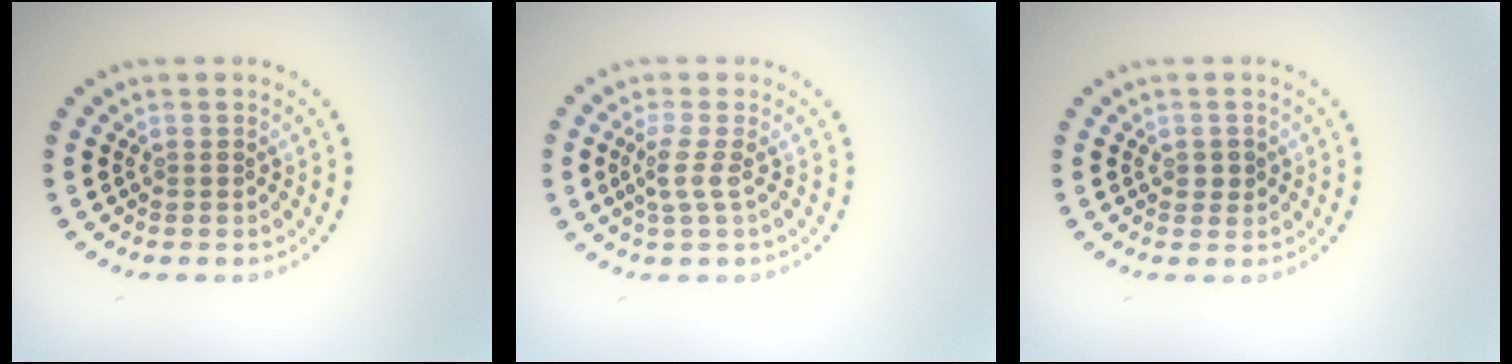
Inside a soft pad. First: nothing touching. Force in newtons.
{"total": 1.8, "press": 1.4, "slide": 1.1}
{"total": 1.1, "press": 1.1, "slide": 0.2}